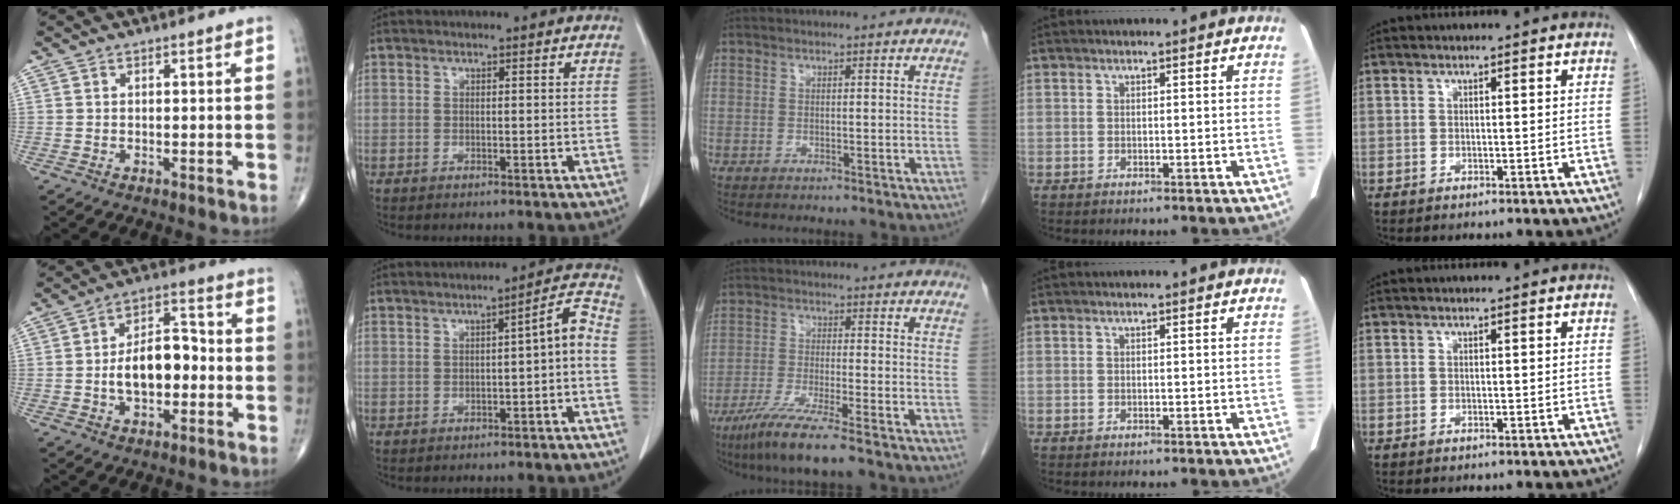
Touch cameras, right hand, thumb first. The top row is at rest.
{"thumb": {"total": 10.9, "force": [-1.6, 6.2, 8.8], "torque": [-0.126, 0.033, -0.033]}, "index": {"total": 4.8, "force": [-1.6, 0.8, 4.5], "torque": [-0.057, 0.023, -0.020]}, "middle": {"total": 8.5, "force": [-6.0, -0.4, 5.9], "torque": [-0.107, -0.026, -0.109]}}